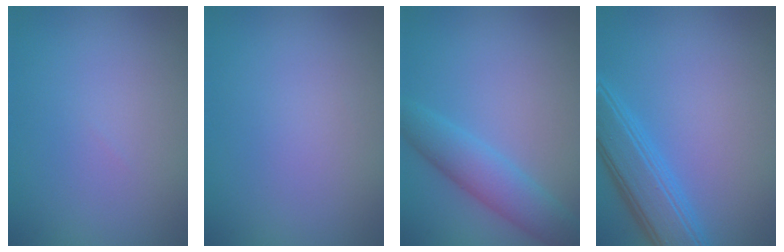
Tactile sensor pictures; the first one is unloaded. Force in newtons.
{"total": 0.0}
{"total": 4.1, "press": 4.1, "slide": 0.1}
{"total": 4.7, "press": 4.7, "slide": 0.1}